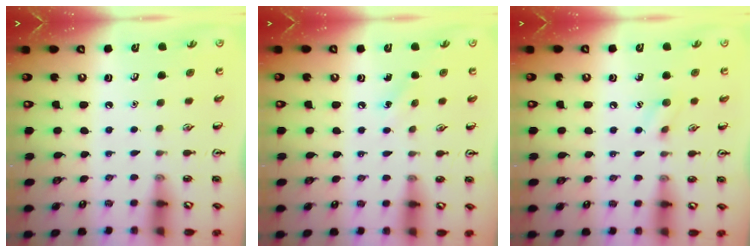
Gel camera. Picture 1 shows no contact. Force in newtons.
{"total": 4.8, "press": 4.5, "slide": 1.5}
{"total": 6.6, "press": 6.3, "slide": 1.8}